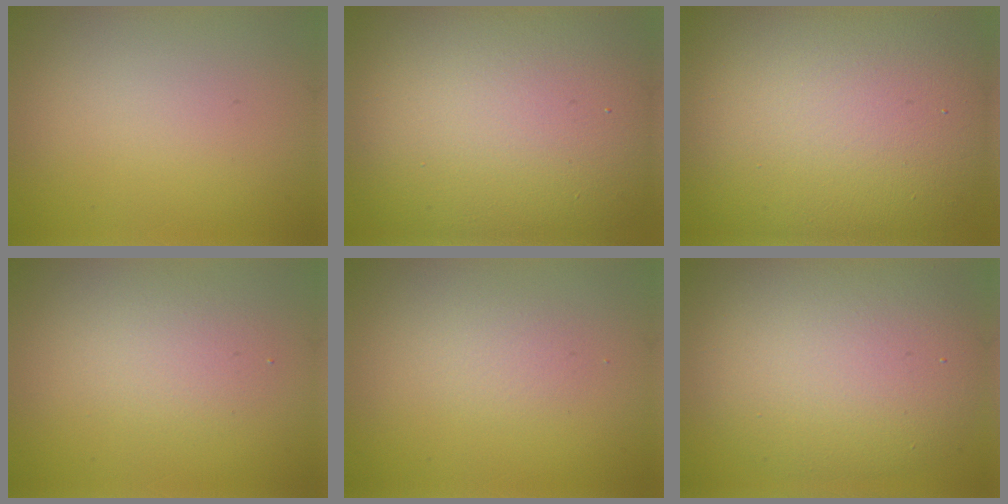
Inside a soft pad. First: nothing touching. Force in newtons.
{"total": 17.8, "press": 17.8, "slide": 1.0}
{"total": 17.7, "press": 17.6, "slide": 1.5}
{"total": 2.3, "press": 2.3, "slide": 0.2}
{"total": 1.2, "press": 1.2, "slide": 0.1}
{"total": 9.8, "press": 9.8, "slide": 0.3}